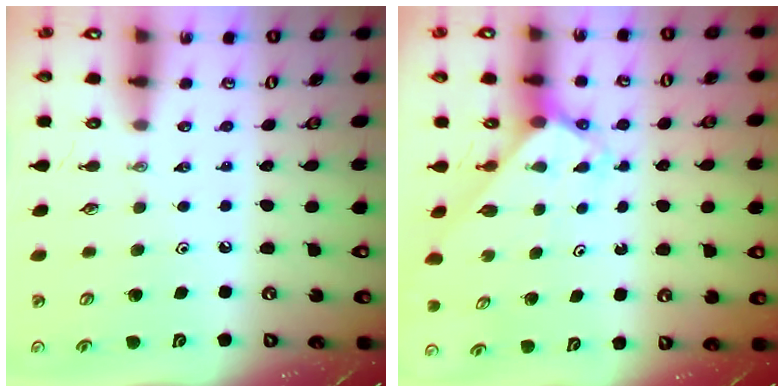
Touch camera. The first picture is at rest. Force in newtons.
{"total": 2.7, "press": 2.7, "slide": 0.1}